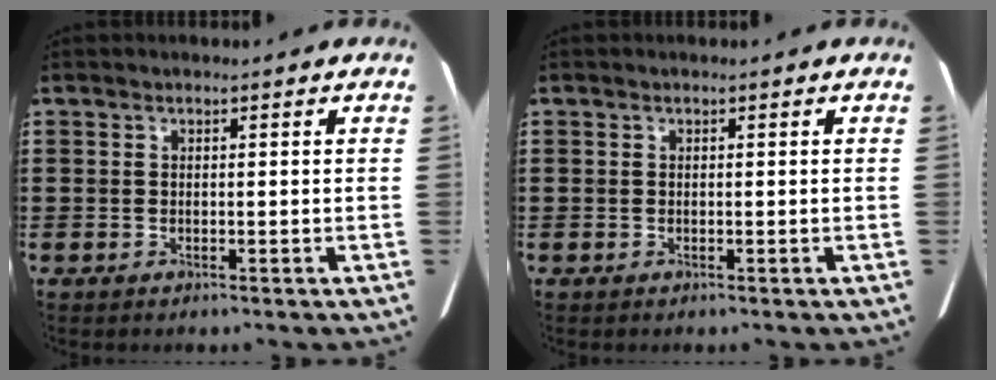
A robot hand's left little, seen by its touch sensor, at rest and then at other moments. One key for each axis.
{"total": 0.0}